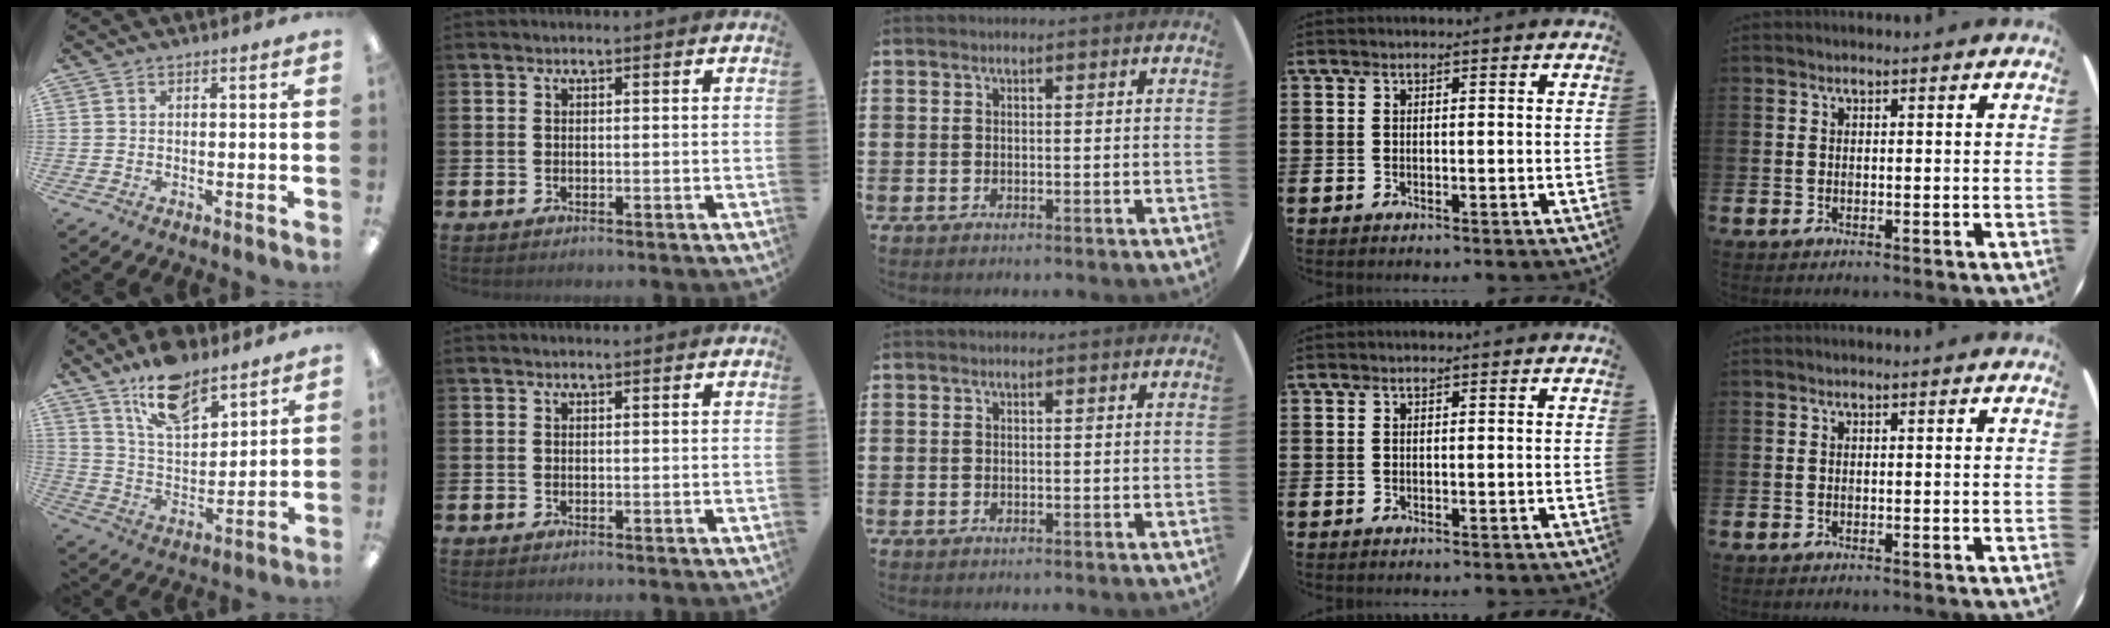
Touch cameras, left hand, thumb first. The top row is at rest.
{"thumb": {"total": 13.8, "force": [10.3, 5.9, 6.9], "torque": [-0.124, -0.050, 0.187]}}